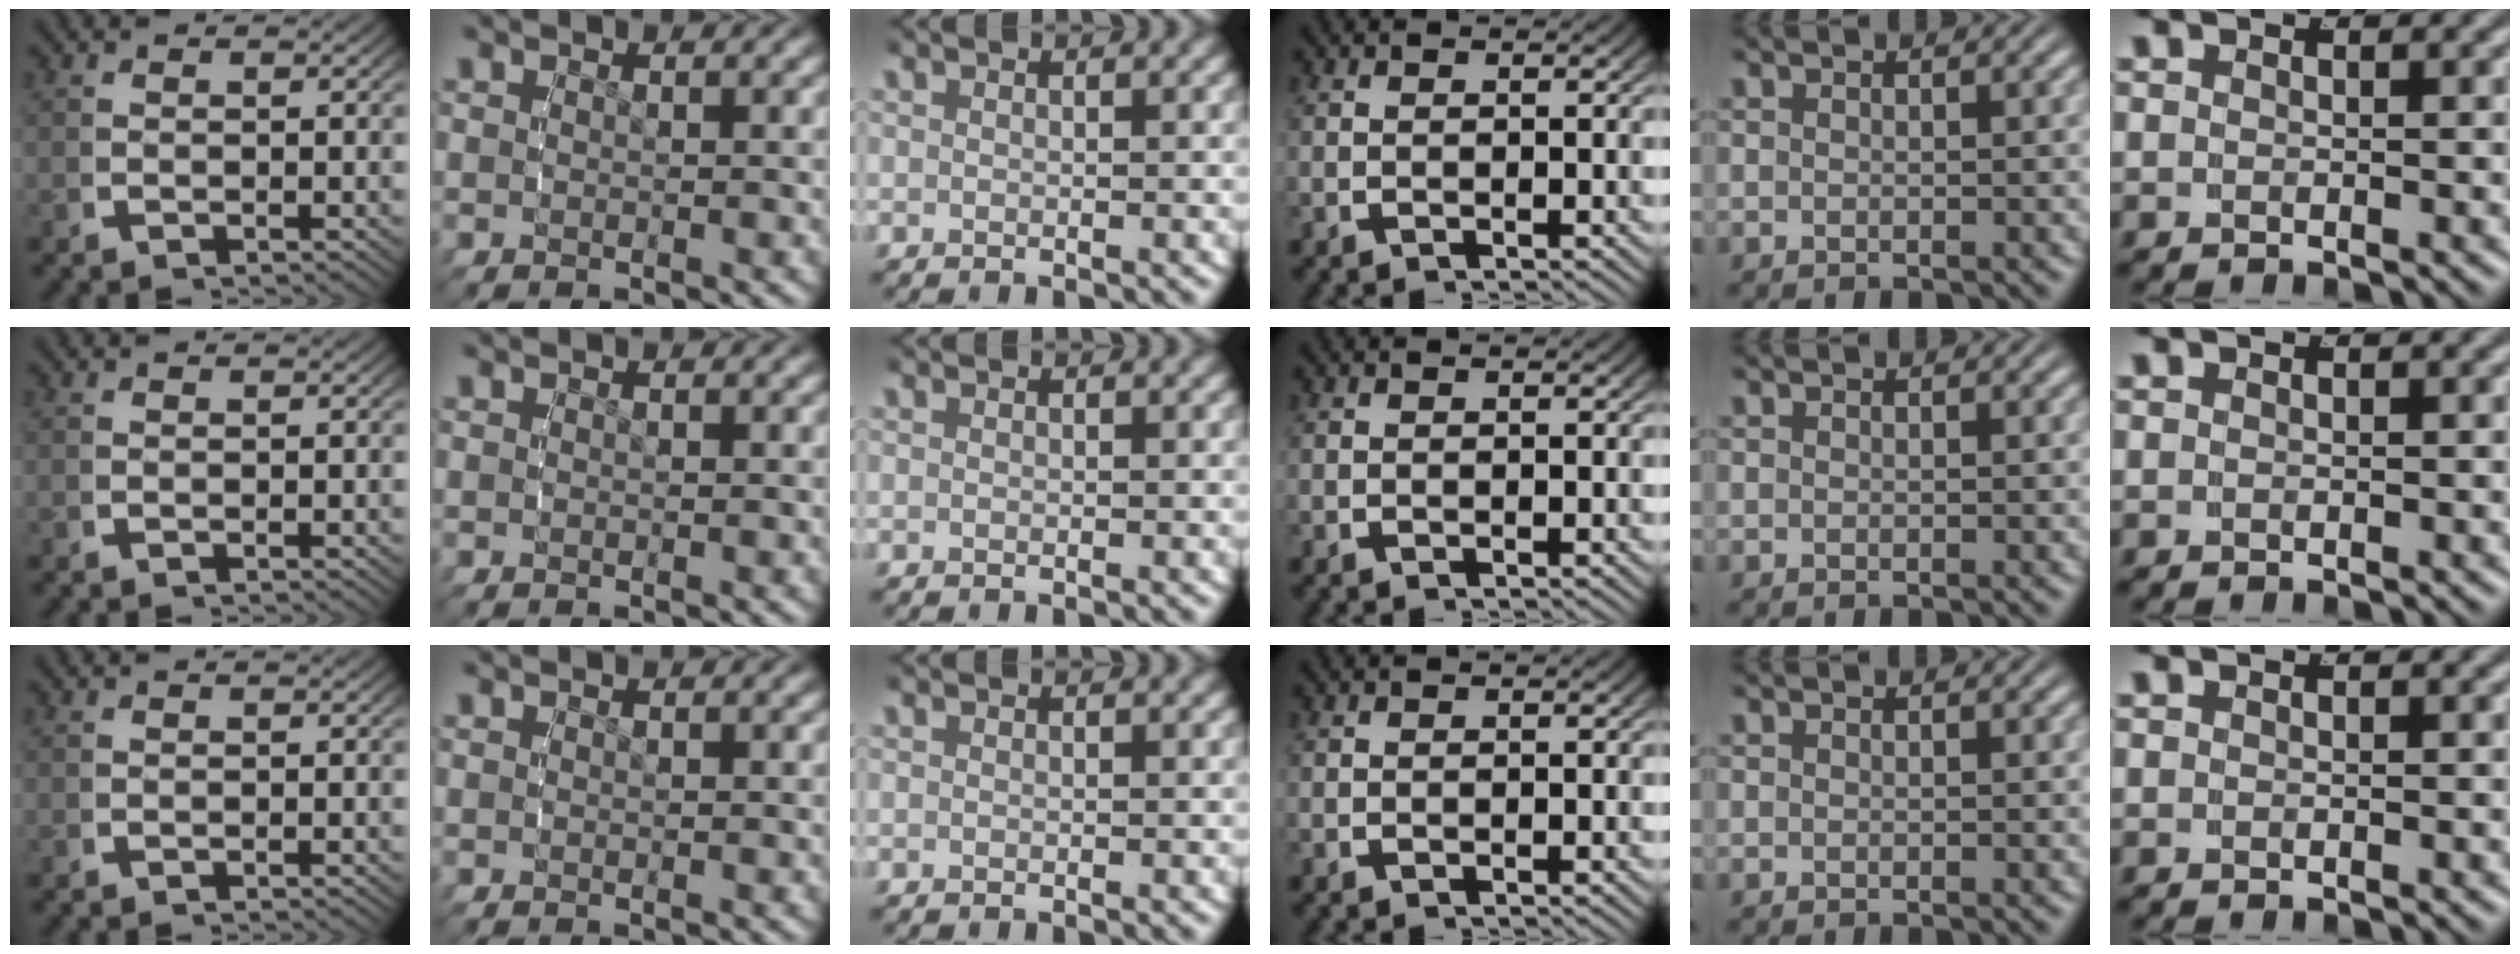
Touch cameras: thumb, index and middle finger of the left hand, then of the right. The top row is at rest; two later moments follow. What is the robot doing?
{"motion": "reach", "object": "paper plate"}